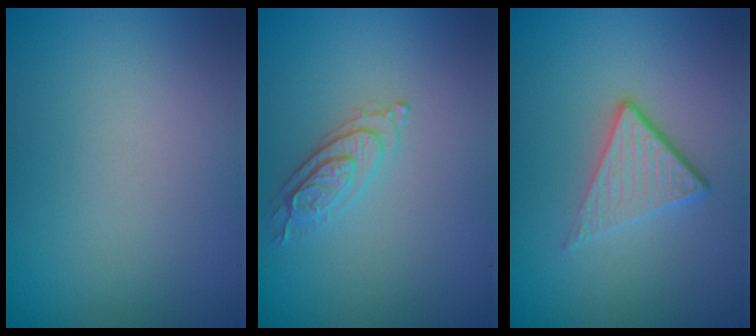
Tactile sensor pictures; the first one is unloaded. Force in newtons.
{"total": 2.2, "press": 2.2, "slide": 0.4}
{"total": 4.1, "press": 2.6, "slide": 3.2}